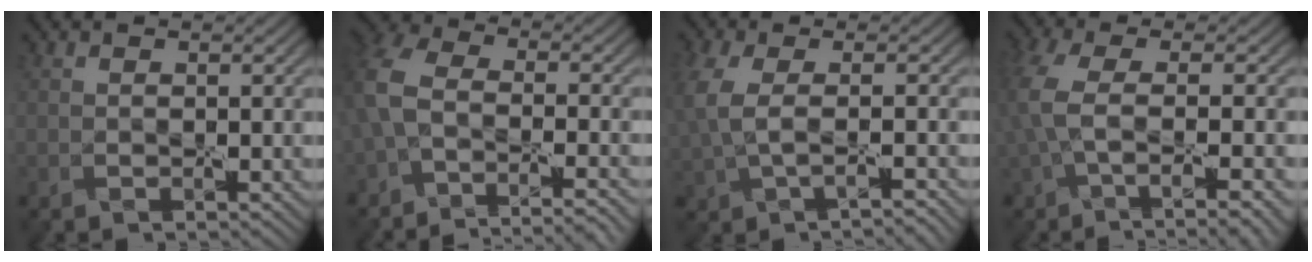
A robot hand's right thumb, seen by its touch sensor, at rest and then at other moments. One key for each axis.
{"total": 6.9, "fx": -3.1, "fy": 3.7, "fz": 5.0, "tx": -0.131, "ty": -0.001, "tz": -0.062}
{"total": 3.7, "fx": -0.2, "fy": 1.5, "fz": 3.4, "tx": -0.097, "ty": -0.005, "tz": -0.002}
{"total": 6.8, "fx": -1.5, "fy": 1.9, "fz": 6.3, "tx": -0.148, "ty": -0.005, "tz": -0.030}